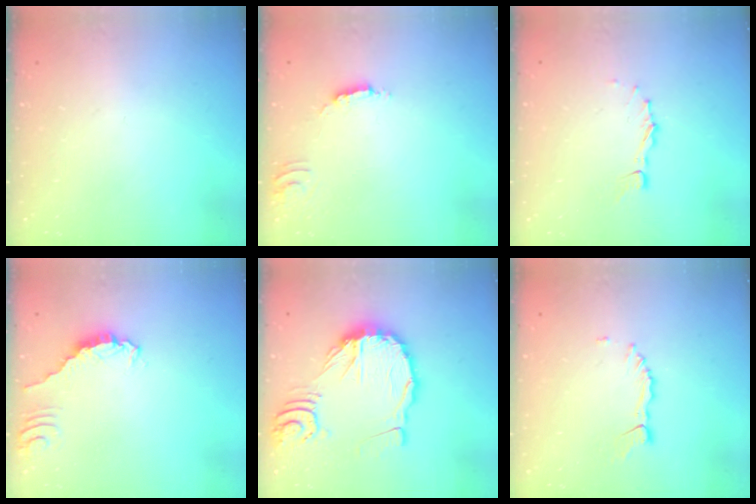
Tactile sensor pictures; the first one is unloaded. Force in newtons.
{"total": 2.5, "press": 2.5, "slide": 0.1}
{"total": 3.9, "press": 3.9, "slide": 0.3}
{"total": 0.0}
{"total": 15.3, "press": 15.2, "slide": 1.9}
{"total": 2.7, "press": 2.7, "slide": 0.3}